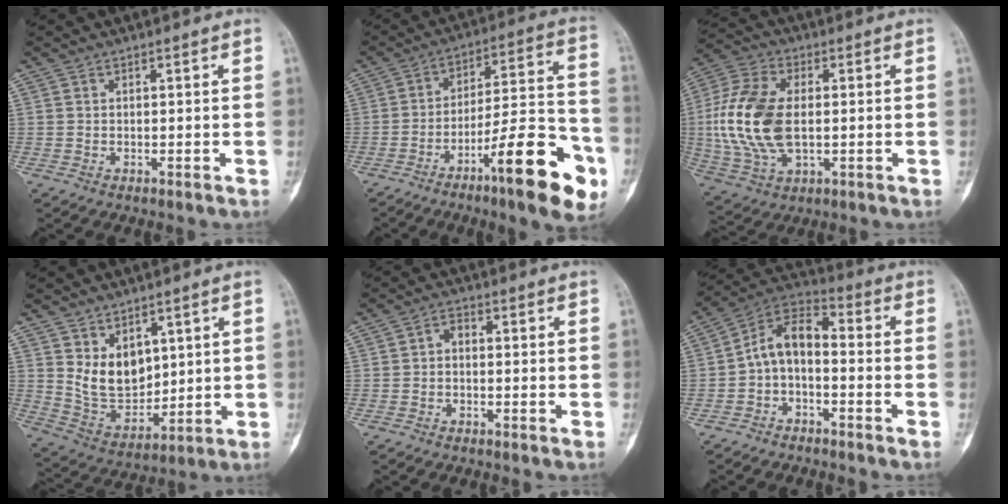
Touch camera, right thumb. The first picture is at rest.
{"total": 20.0, "force": [-9.7, 4.5, 17.0], "torque": [-0.243, 0.065, -0.143]}
{"total": 17.0, "force": [0.1, 9.9, 13.9], "torque": [-0.297, 0.004, 0.006]}
{"total": 9.9, "force": [3.5, 6.9, 6.0], "torque": [-0.070, -0.040, 0.089]}
{"total": 1.9, "force": [-0.3, 1.2, 1.5], "torque": [-0.016, 0.010, -0.012]}
{"total": 8.6, "force": [-2.0, 4.9, 6.9], "torque": [-0.115, 0.054, -0.053]}